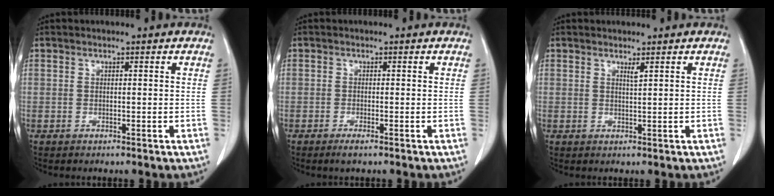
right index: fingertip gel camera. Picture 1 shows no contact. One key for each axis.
{"total": 1.5, "fx": -1.1, "fy": 0.2, "fz": 1.1, "tx": -0.022, "ty": -0.004, "tz": -0.018}
{"total": 0.9, "fx": 0.7, "fy": -0.2, "fz": 0.6, "tx": -0.016, "ty": -0.007, "tz": 0.012}